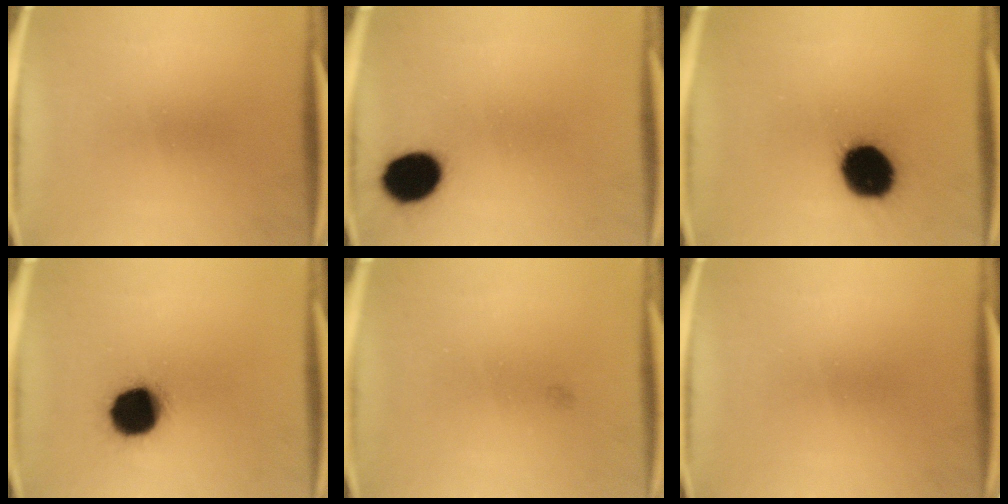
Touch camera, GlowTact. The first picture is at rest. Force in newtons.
{"total": 11.2}
{"total": 17.3}
{"total": 15.6}
{"total": 0.6}
{"total": 0.0}